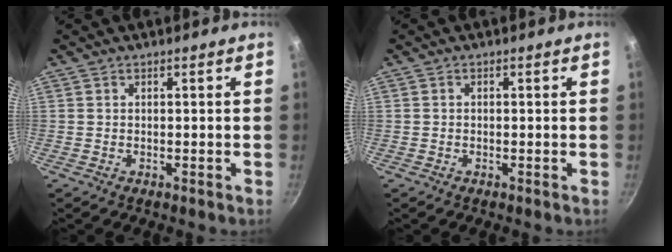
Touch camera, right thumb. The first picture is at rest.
{"total": 0.0}